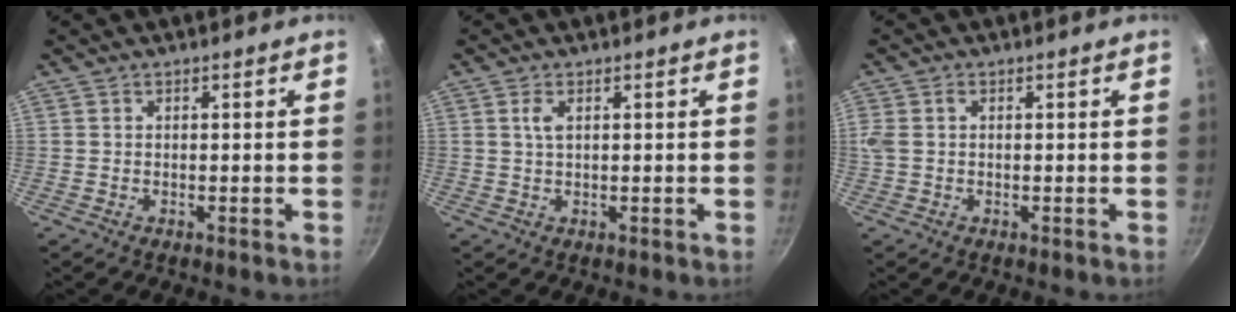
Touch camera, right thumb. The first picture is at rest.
{"total": 2.0, "force": [0.7, 0.9, 1.7], "torque": [-0.033, -0.002, 0.015]}
{"total": 2.5, "force": [0.5, 1.7, 1.8], "torque": [-0.039, 0.005, 0.009]}